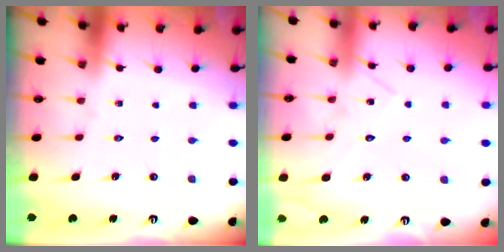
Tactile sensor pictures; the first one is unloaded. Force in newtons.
{"total": 9.7, "press": 9.7, "slide": 0.7}